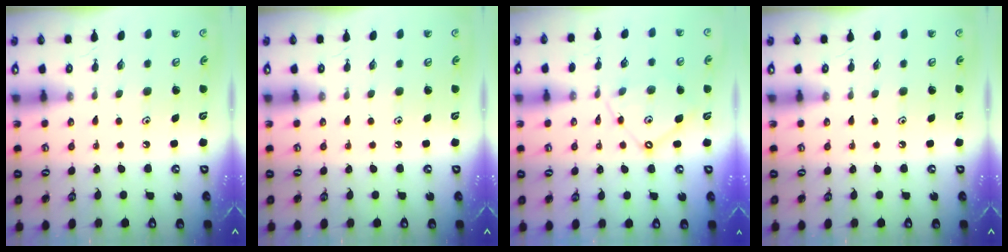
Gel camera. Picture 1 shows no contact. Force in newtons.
{"total": 0.0}
{"total": 9.9, "press": 9.9, "slide": 0.7}
{"total": 0.0}